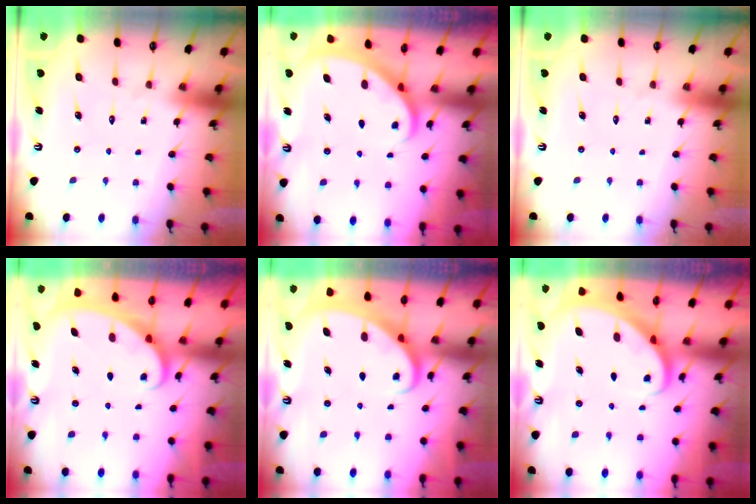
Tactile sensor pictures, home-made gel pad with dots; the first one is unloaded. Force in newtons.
{"total": 1.8, "press": 1.8, "slide": 0.1}
{"total": 0.0}
{"total": 2.2, "press": 2.2, "slide": 0.3}
{"total": 2.5, "press": 2.5, "slide": 0.3}
{"total": 2.4, "press": 2.3, "slide": 0.3}